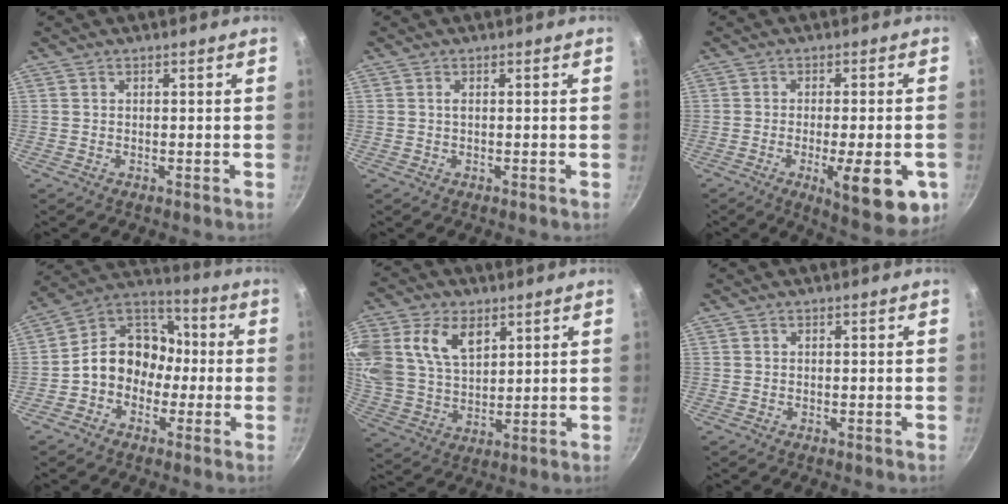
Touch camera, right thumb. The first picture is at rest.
{"total": 0.7, "force": [0.2, 0.3, 0.6], "torque": [-0.011, 0.001, 0.002]}
{"total": 13.9, "force": [-4.6, 4.2, 12.4], "torque": [-0.148, 0.003, -0.057]}
{"total": 12.7, "force": [-2.0, 10.5, 6.7], "torque": [-0.060, 0.054, -0.058]}
{"total": 16.5, "force": [6.8, 11.0, 10.2], "torque": [-0.211, -0.006, 0.136]}
{"total": 0.0}